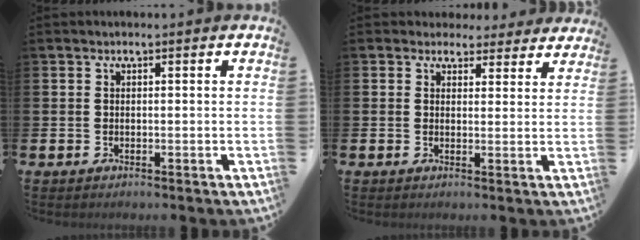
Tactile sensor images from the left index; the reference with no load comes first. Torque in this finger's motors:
{"motor_torque": [0.91, -1.23, 0.13, 0.02]}